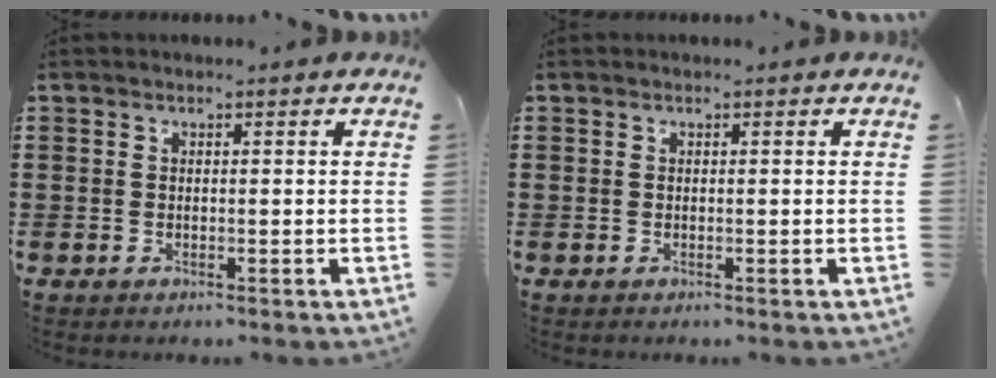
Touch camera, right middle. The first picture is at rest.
{"total": 0.0}